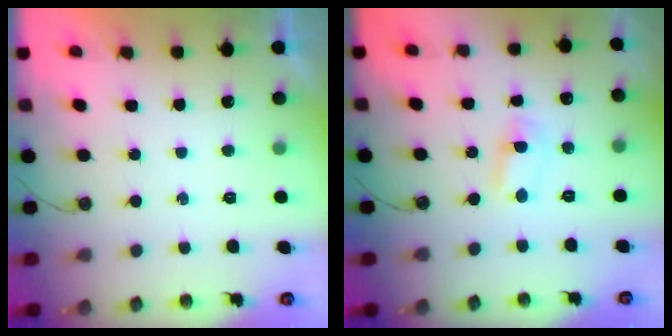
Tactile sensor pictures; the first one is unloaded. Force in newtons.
{"total": 1.7, "press": 1.7, "slide": 0.1}